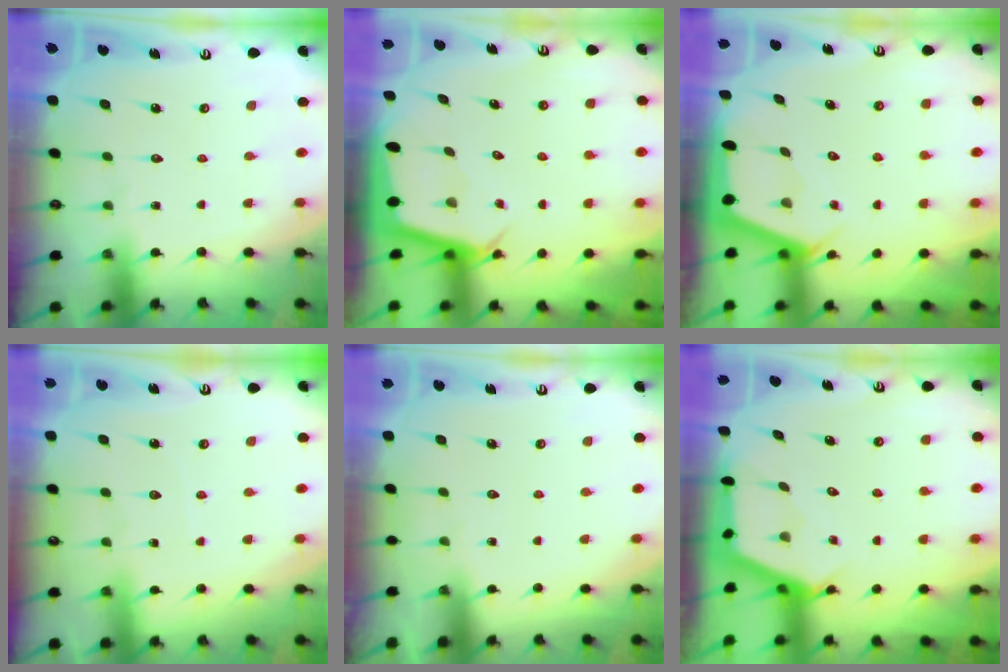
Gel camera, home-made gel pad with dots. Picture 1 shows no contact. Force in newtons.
{"total": 2.8, "press": 2.8, "slide": 0.0}
{"total": 2.4, "press": 2.3, "slide": 0.3}
{"total": 3.3, "press": 3.3, "slide": 0.4}
{"total": 0.0}
{"total": 2.6, "press": 2.6, "slide": 0.4}